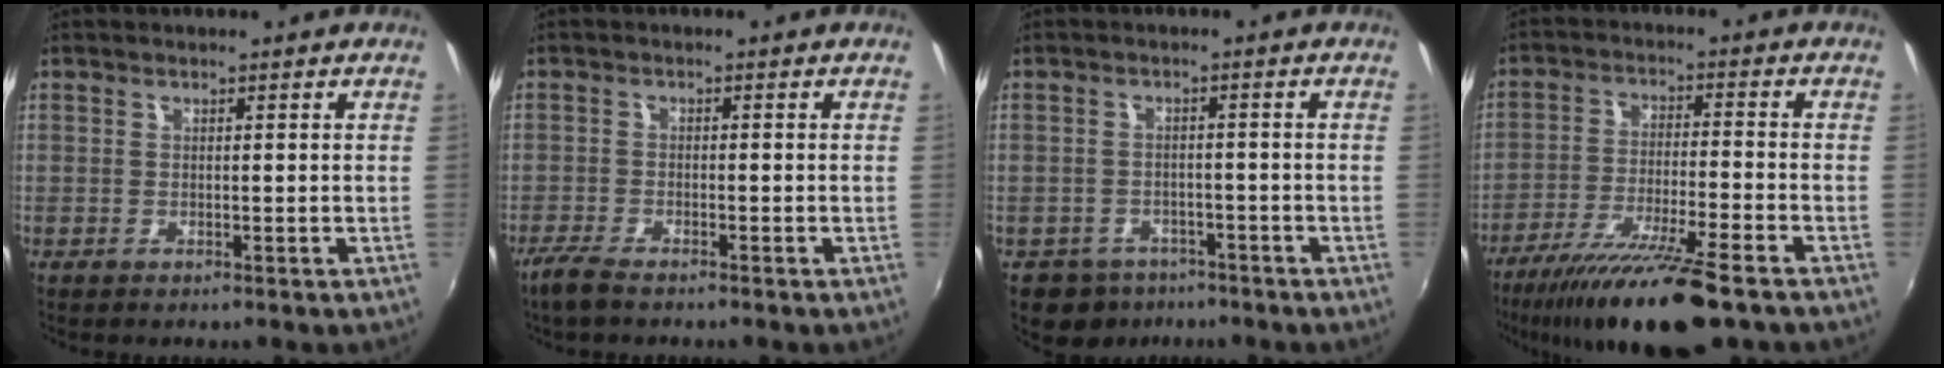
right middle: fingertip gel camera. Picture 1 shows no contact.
{"total": 4.1, "force": [-3.3, 0.8, 2.2], "torque": [-0.066, -0.010, -0.068]}
{"total": 6.5, "force": [-4.7, 4.3, 1.1], "torque": [-0.039, 0.004, -0.068]}
{"total": 16.3, "force": [-12.5, 1.3, 10.4], "torque": [-0.205, -0.040, -0.212]}